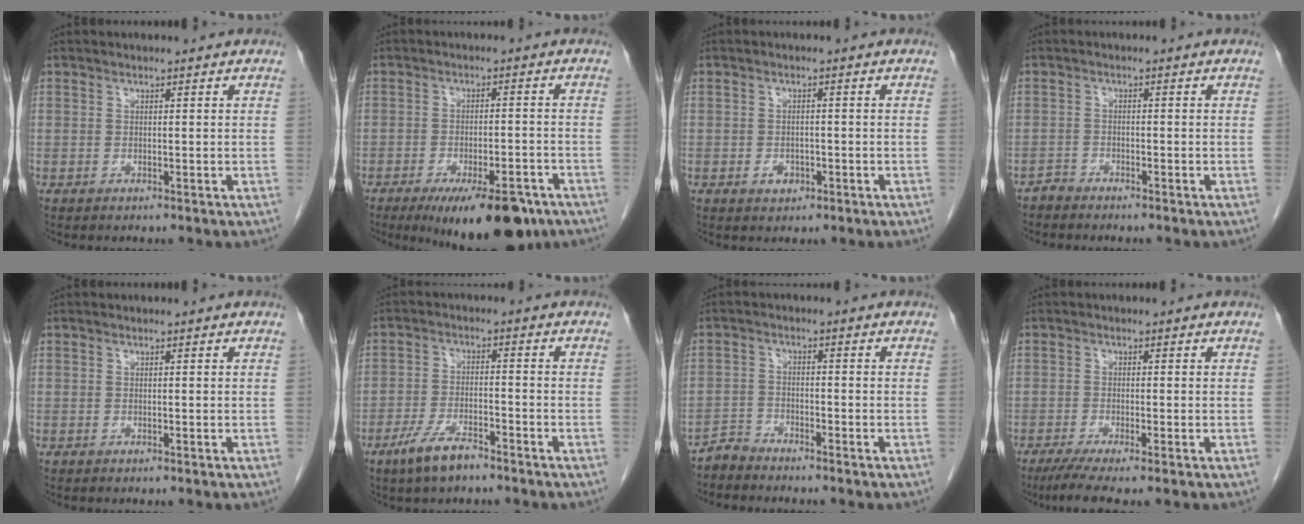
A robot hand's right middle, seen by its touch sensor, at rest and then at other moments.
{"total": 12.5, "force": [-8.5, 4.0, 8.2], "torque": [-0.093, -0.004, -0.123]}
{"total": 2.0, "force": [-0.9, 1.5, 1.1], "torque": [-0.013, 0.005, -0.007]}
{"total": 1.5, "force": [-1.4, 0.3, -0.3], "torque": [0.011, 0.001, -0.028]}
{"total": 0.0}
{"total": 6.0, "force": [-4.4, 1.6, 3.8], "torque": [-0.079, -0.004, -0.079]}
{"total": 2.7, "force": [-2.6, 0.4, -0.5], "torque": [0.017, -0.006, -0.053]}
{"total": 5.3, "force": [-3.8, 0.0, 3.7], "torque": [-0.059, -0.016, -0.065]}